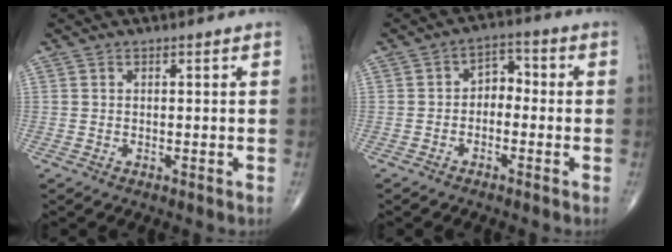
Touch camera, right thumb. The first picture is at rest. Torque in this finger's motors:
{"motor_torque": [0.14, -0.14, -0.09, -0.18, 0.03]}